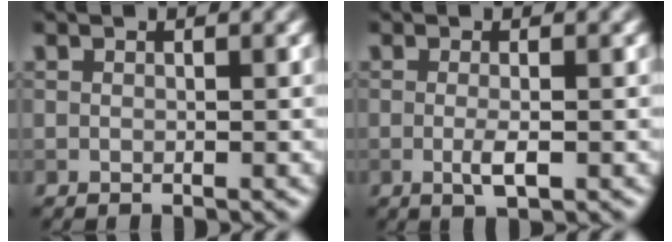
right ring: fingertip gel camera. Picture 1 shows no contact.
{"total": 1.9, "force": [-0.4, 0.4, 1.8], "torque": [-0.035, -0.005, -0.008]}